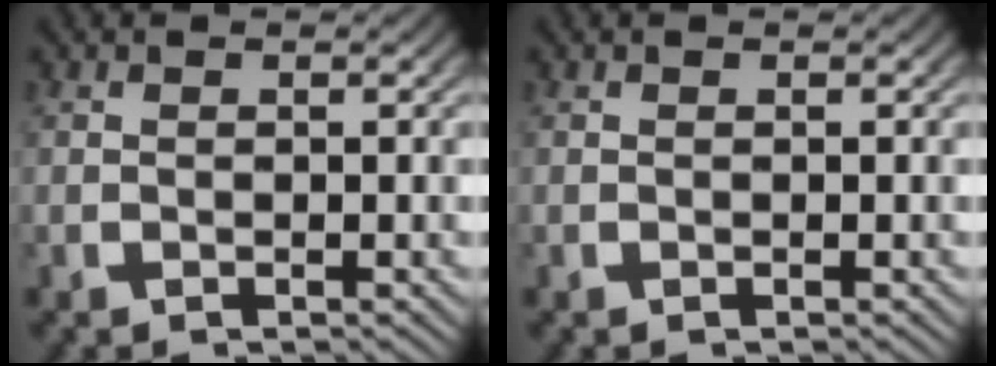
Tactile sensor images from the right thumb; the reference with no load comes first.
{"total": 0.0}